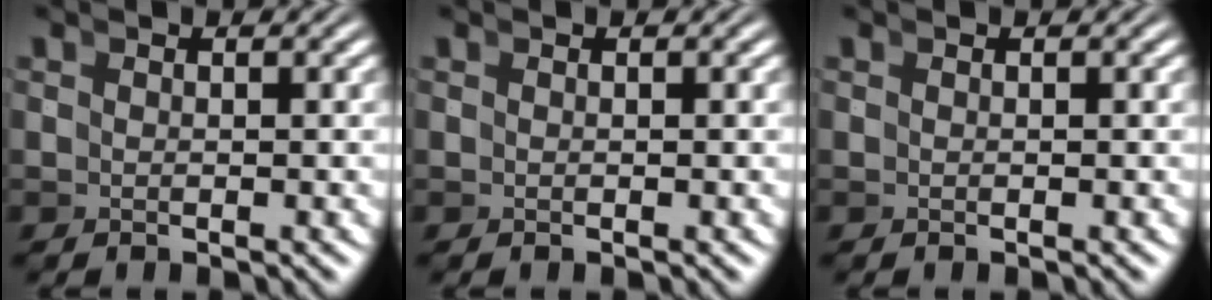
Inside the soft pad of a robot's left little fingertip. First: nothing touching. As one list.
[{"total": 0.0}, {"total": 0.0}]